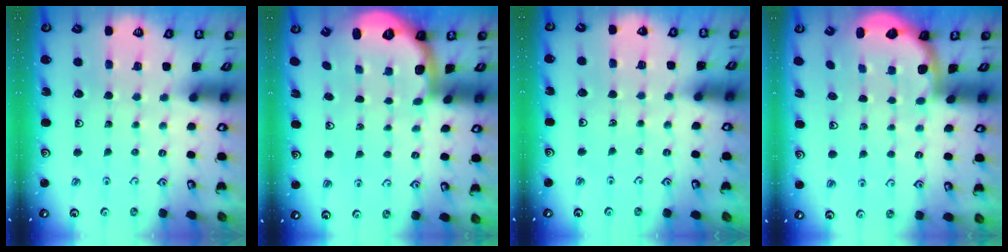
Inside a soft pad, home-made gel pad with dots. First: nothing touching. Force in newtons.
{"total": 1.9, "press": 1.8, "slide": 0.4}
{"total": 3.0, "press": 3.0, "slide": 0.3}
{"total": 2.6, "press": 2.2, "slide": 1.3}